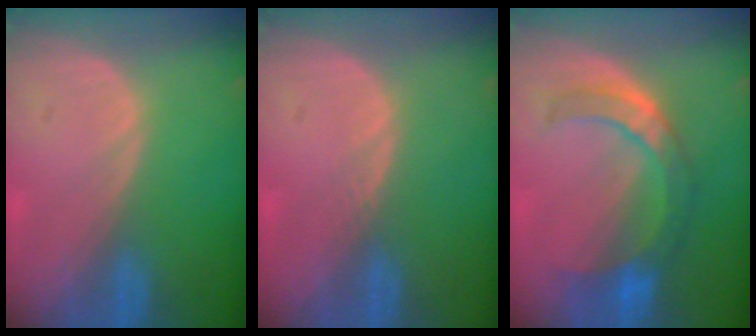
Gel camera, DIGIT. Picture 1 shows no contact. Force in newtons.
{"total": 0.7, "press": 0.6, "slide": 0.3}
{"total": 7.5, "press": 7.3, "slide": 1.7}